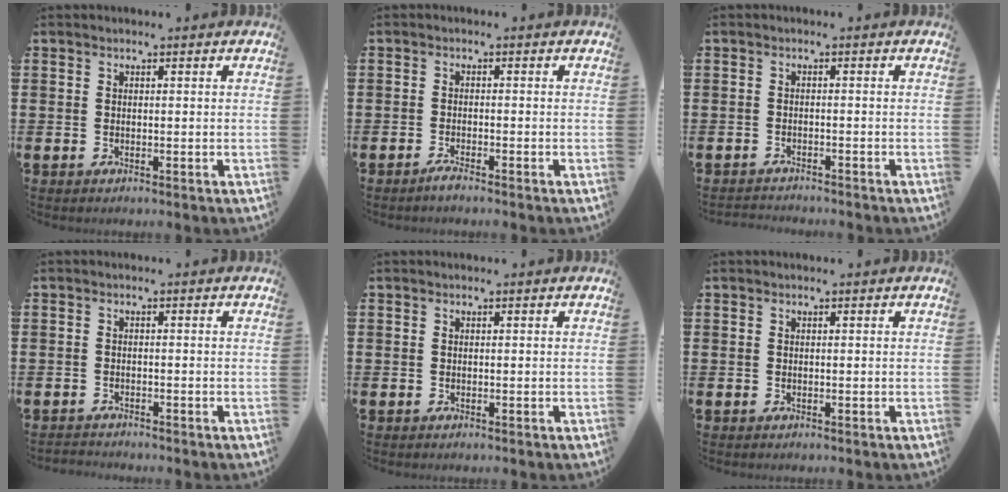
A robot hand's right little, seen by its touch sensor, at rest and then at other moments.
{"total": 1.2, "force": [-1.0, 0.0, 0.7], "torque": [-0.012, -0.003, -0.018]}
{"total": 1.2, "force": [-1.2, -0.1, -0.1], "torque": [-0.001, 0.003, -0.026]}
{"total": 0.9, "force": [-0.9, 0.1, -0.1], "torque": [-0.002, 0.001, -0.020]}
{"total": 0.0}
{"total": 0.0}